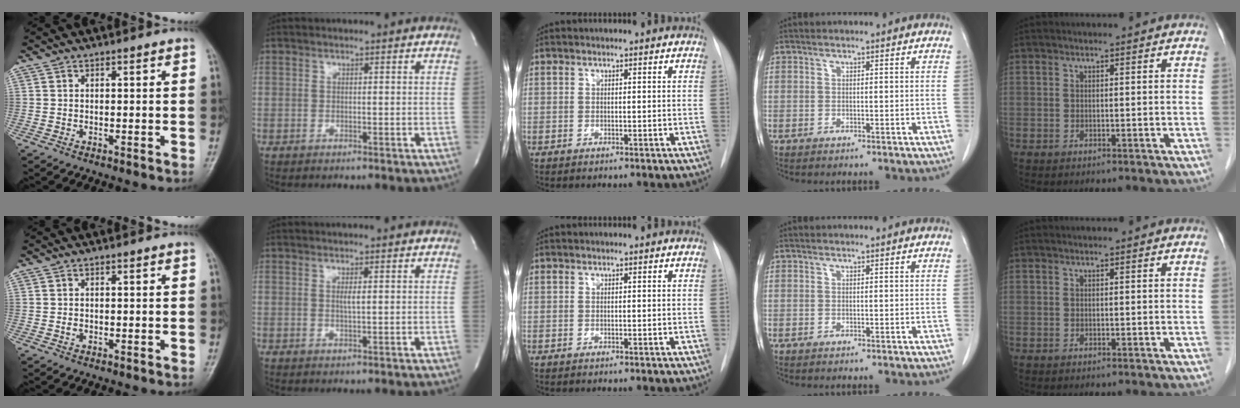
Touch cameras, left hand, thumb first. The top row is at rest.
{"thumb": {"total": 0.6, "force": [-0.2, 0.5, 0.3], "torque": [-0.005, 0.001, -0.004]}, "index": {"total": 1.0, "force": [0.1, -0.1, 1.0], "torque": [-0.024, -0.006, 0.001]}}